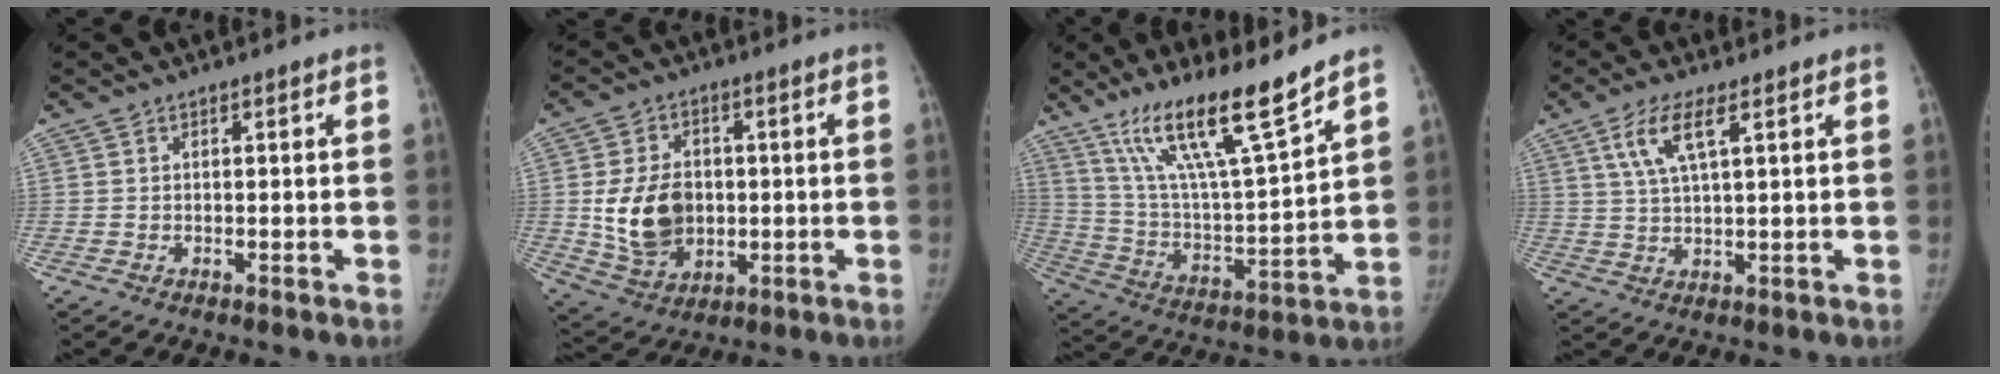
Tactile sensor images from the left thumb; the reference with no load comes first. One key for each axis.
{"total": 12.6, "fx": -0.2, "fy": 9.5, "fz": 8.3, "tx": -0.117, "ty": -0.007, "tz": 0.007}
{"total": 17.7, "fx": 12.8, "fy": 1.7, "fz": 12.0, "tx": -0.193, "ty": -0.074, "tz": 0.237}
{"total": 6.8, "fx": 3.2, "fy": 1.8, "fz": 5.8, "tx": -0.125, "ty": -0.007, "tz": 0.066}